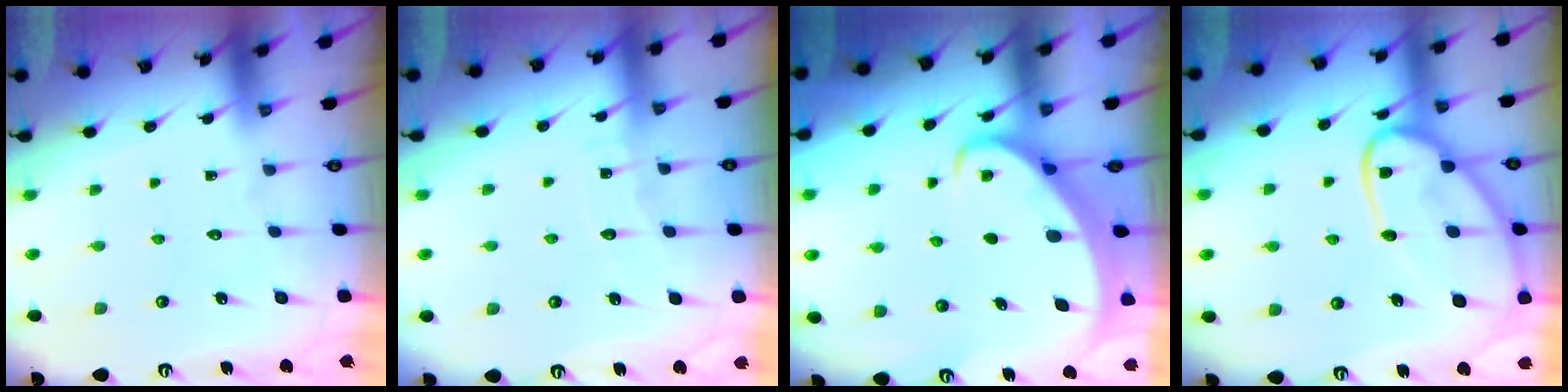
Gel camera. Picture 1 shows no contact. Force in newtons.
{"total": 5.3, "press": 5.3, "slide": 0.5}
{"total": 2.9, "press": 2.9, "slide": 0.3}
{"total": 15.3, "press": 15.2, "slide": 1.2}